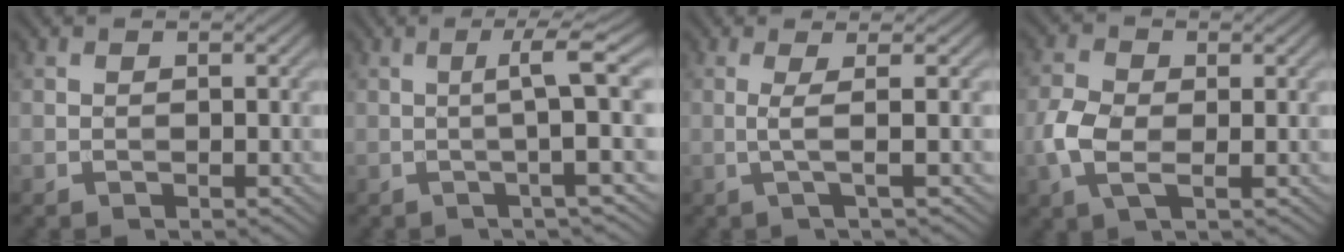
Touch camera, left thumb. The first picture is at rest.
{"total": 5.5, "force": [0.0, 0.0, 5.5], "torque": [-0.098, 0.013, -0.007]}
{"total": 2.8, "force": [0.2, 0.2, 2.8], "torque": [-0.057, 0.004, -0.006]}
{"total": 5.1, "force": [-0.8, 3.0, 4.1], "torque": [-0.108, -0.005, -0.021]}